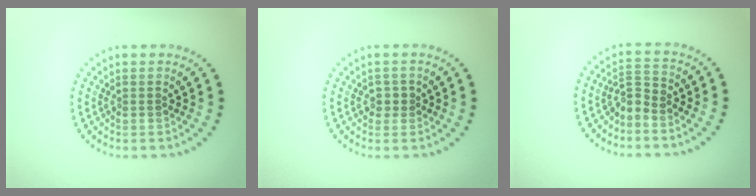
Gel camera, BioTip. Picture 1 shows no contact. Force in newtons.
{"total": 1.1, "press": 0.9, "slide": 0.6}
{"total": 2.1, "press": 1.4, "slide": 1.6}